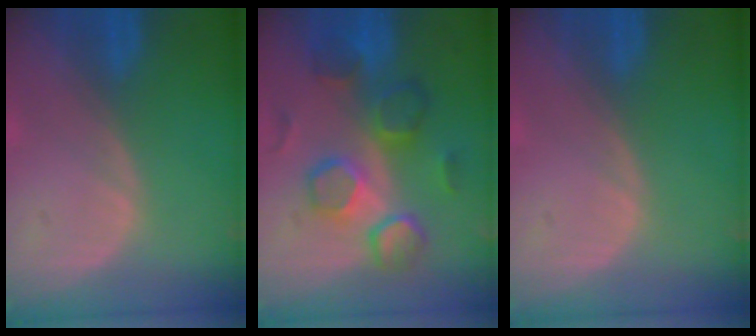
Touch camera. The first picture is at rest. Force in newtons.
{"total": 9.1, "press": 8.8, "slide": 2.0}
{"total": 0.0}